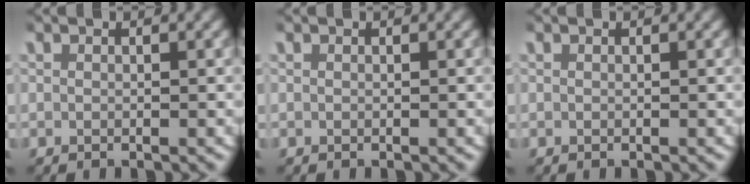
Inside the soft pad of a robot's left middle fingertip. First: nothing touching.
{"total": 0.0}
{"total": 0.0}